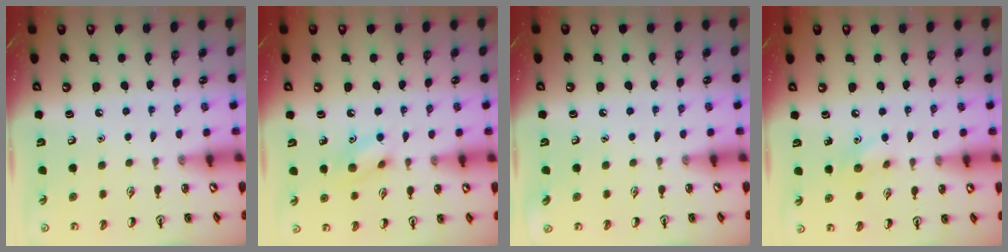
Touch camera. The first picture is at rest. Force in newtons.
{"total": 9.1, "press": 8.9, "slide": 1.5}
{"total": 0.0}
{"total": 7.4, "press": 7.2, "slide": 1.6}